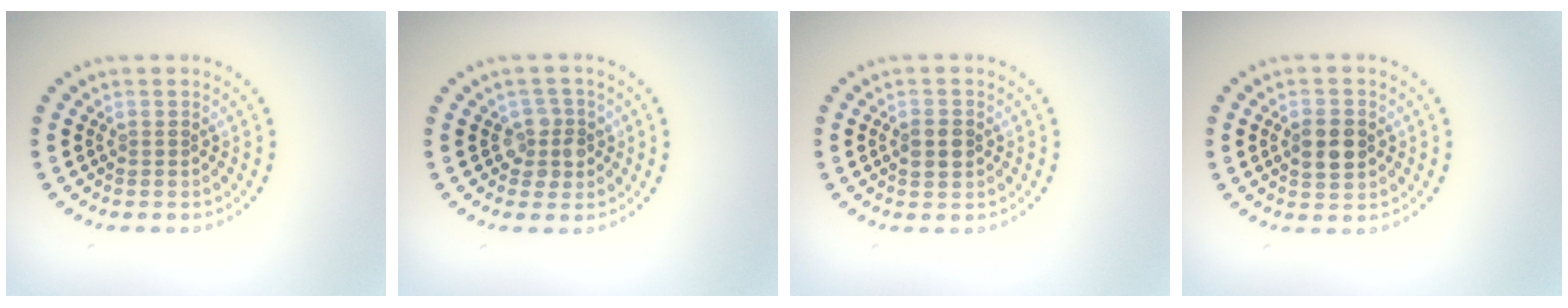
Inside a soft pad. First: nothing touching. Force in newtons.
{"total": 2.3, "press": 2.0, "slide": 1.1}
{"total": 2.2, "press": 2.2, "slide": 0.1}
{"total": 2.9, "press": 2.9, "slide": 0.1}